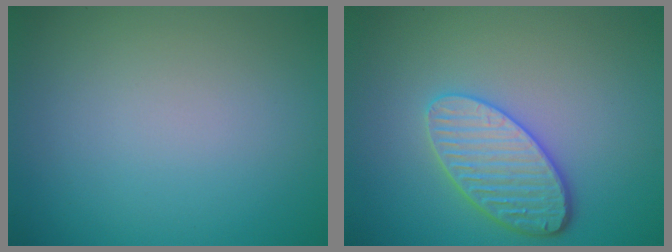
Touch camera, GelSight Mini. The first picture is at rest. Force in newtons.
{"total": 4.3, "press": 3.8, "slide": 2.0}